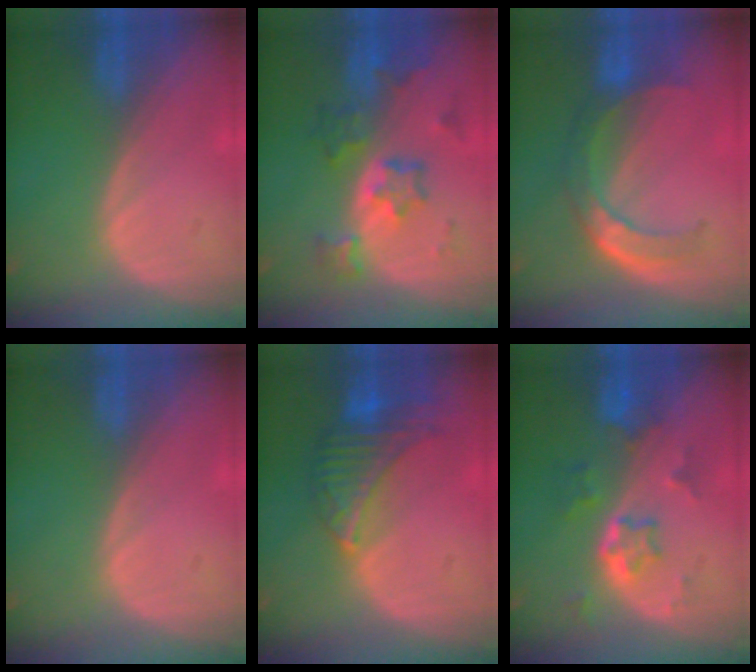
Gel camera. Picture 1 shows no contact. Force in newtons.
{"total": 6.9, "press": 6.7, "slide": 1.7}
{"total": 7.0, "press": 6.3, "slide": 3.1}
{"total": 0.0}
{"total": 7.9, "press": 7.1, "slide": 3.4}
{"total": 5.8, "press": 5.2, "slide": 2.5}